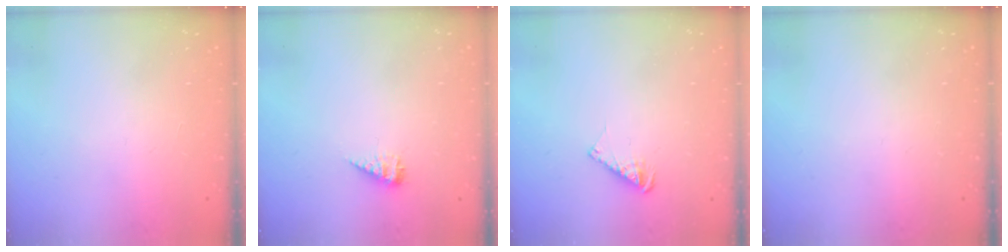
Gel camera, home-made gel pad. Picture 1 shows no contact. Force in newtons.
{"total": 3.9, "press": 3.9, "slide": 0.3}
{"total": 3.9, "press": 3.9, "slide": 0.4}
{"total": 0.0}